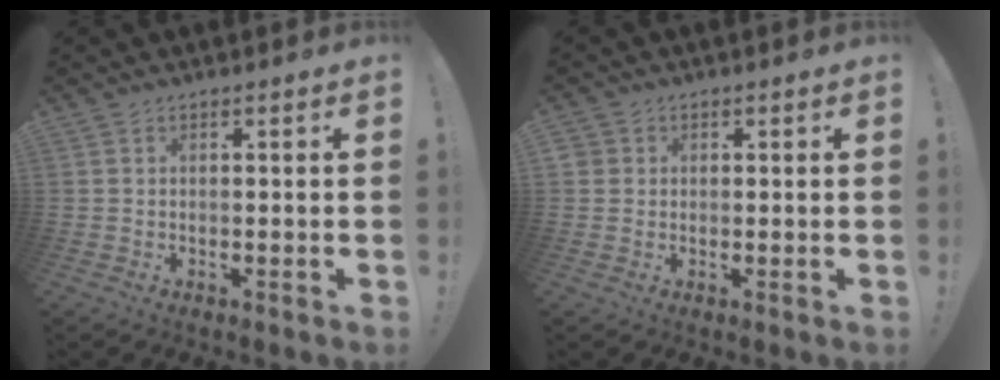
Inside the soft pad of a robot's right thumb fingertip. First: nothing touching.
{"total": 2.0, "force": [0.6, 1.8, 0.5], "torque": [-0.004, -0.001, 0.012]}